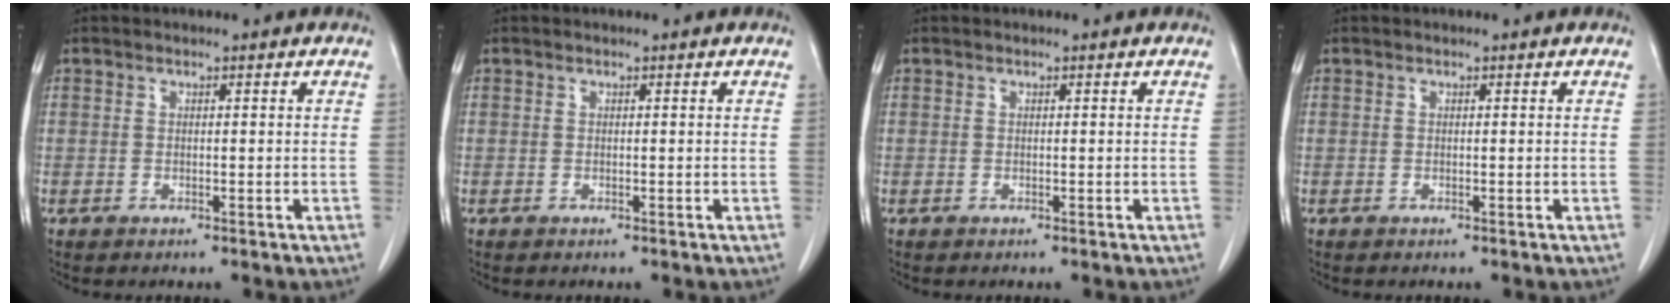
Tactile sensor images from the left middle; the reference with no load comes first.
{"total": 0.0}
{"total": 0.0}
{"total": 0.0}